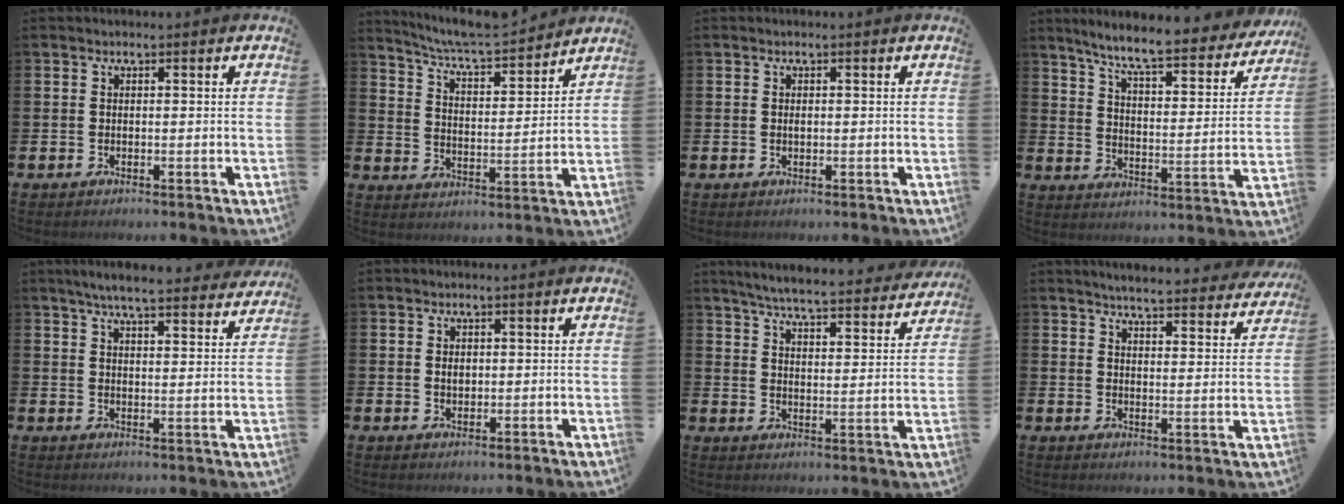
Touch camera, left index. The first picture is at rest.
{"total": 7.0, "force": [6.8, 0.3, 1.6], "torque": [-0.062, -0.051, 0.117]}
{"total": 0.5, "force": [0.1, 0.2, 0.5], "torque": [-0.015, 0.002, 0.003]}
{"total": 7.8, "force": [7.0, 0.8, 3.4], "torque": [-0.087, -0.051, 0.114]}
{"total": 6.1, "force": [5.8, 0.4, 1.8], "torque": [-0.037, -0.034, 0.100]}
{"total": 1.4, "force": [0.3, 1.0, 0.9], "torque": [-0.009, 0.002, 0.002]}
{"total": 6.0, "force": [5.7, 0.4, 1.7], "torque": [-0.046, -0.046, 0.093]}
{"total": 5.0, "force": [4.9, 0.2, 0.9], "torque": [-0.019, -0.039, 0.081]}